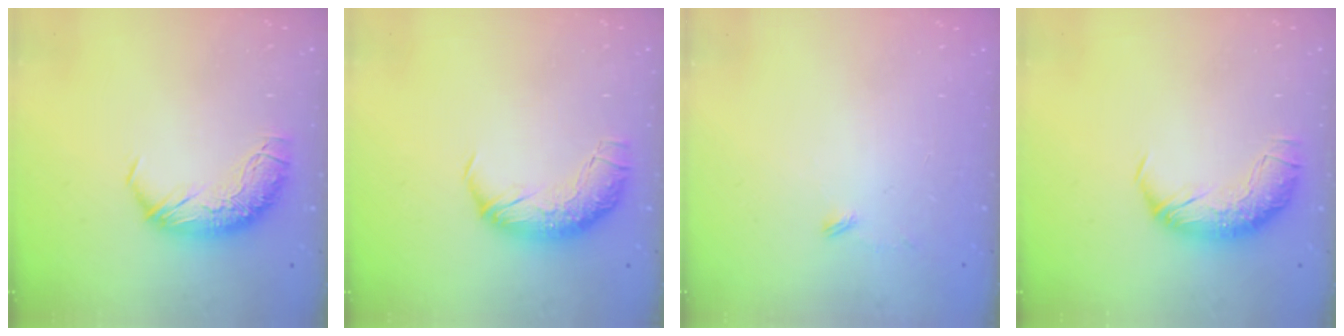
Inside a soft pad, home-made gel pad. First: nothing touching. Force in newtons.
{"total": 2.5, "press": 1.3, "slide": 2.2}
{"total": 8.7, "press": 8.7, "slide": 0.5}
{"total": 1.7, "press": 0.6, "slide": 1.6}